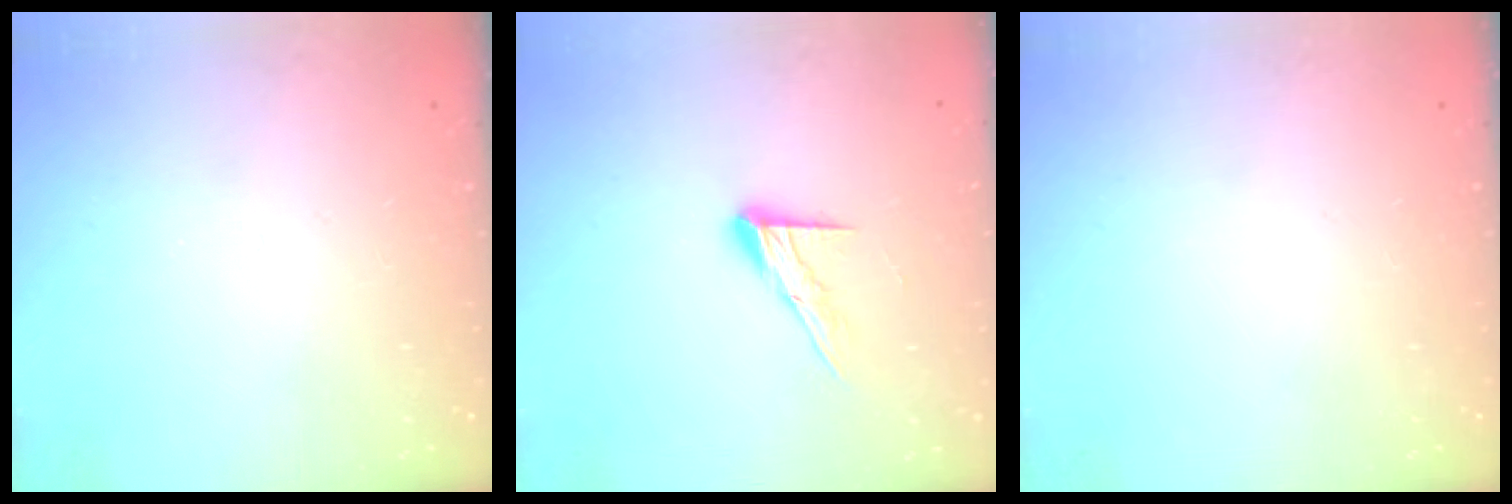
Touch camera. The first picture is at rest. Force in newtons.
{"total": 10.7, "press": 10.6, "slide": 1.3}
{"total": 0.0}